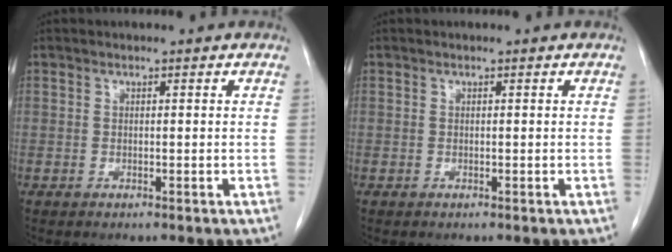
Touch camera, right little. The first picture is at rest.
{"total": 0.0}